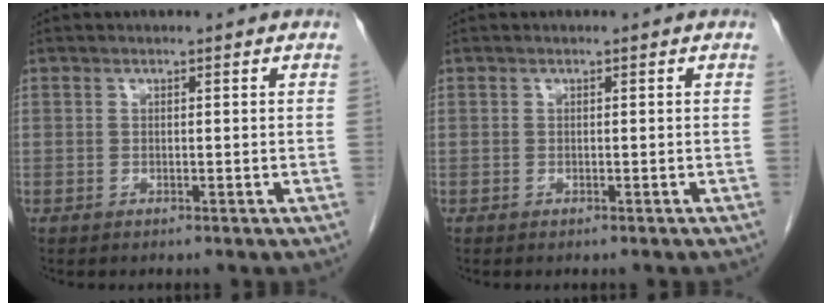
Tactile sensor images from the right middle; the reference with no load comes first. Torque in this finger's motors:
{"motor_torque": [0.21, -0.37, -0.07, -0.01]}